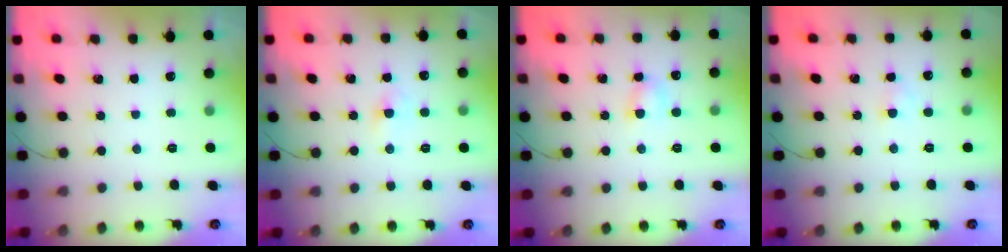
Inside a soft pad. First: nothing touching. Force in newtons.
{"total": 3.8, "press": 3.6, "slide": 1.2}
{"total": 3.8, "press": 3.6, "slide": 1.3}
{"total": 1.8, "press": 1.6, "slide": 0.9}